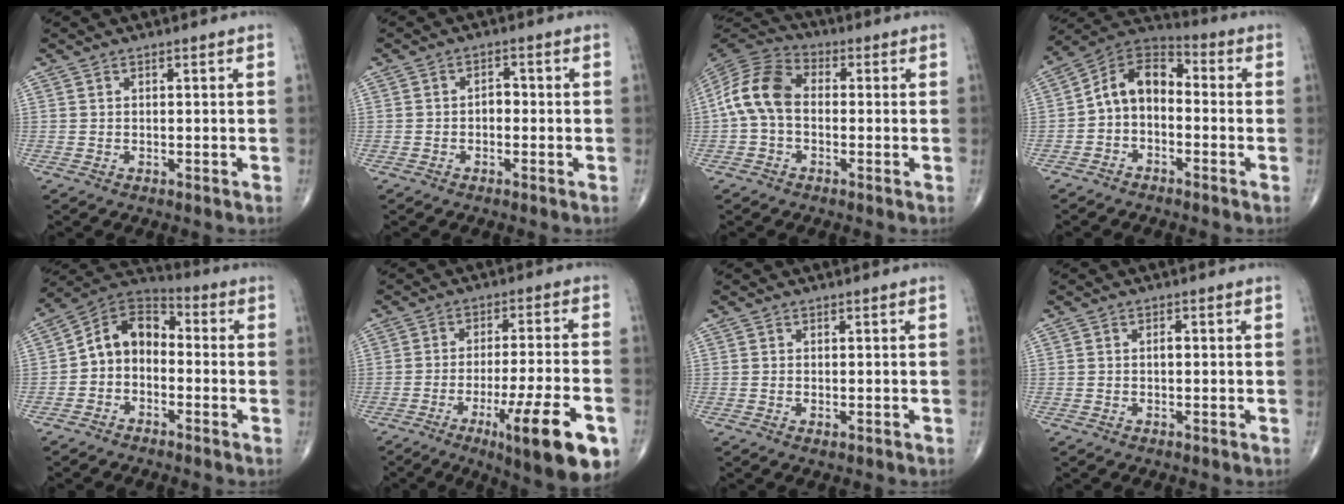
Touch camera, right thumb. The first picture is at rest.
{"total": 2.3, "force": [-0.5, 1.5, 1.6], "torque": [-0.012, 0.011, -0.015]}
{"total": 10.6, "force": [-0.5, 7.2, 7.8], "torque": [-0.151, 0.029, -0.025]}
{"total": 9.8, "force": [-1.4, 6.6, 7.0], "torque": [-0.106, 0.049, -0.044]}
{"total": 9.5, "force": [-1.6, 7.0, 6.1], "torque": [-0.084, 0.049, -0.048]}
{"total": 17.4, "force": [-7.8, 2.8, 15.2], "torque": [-0.211, 0.011, -0.112]}
{"total": 0.7, "force": [-0.2, 0.4, 0.6], "torque": [-0.011, -0.003, -0.003]}
{"total": 1.0, "force": [-0.1, 0.6, 0.9], "torque": [-0.013, 0.001, -0.003]}